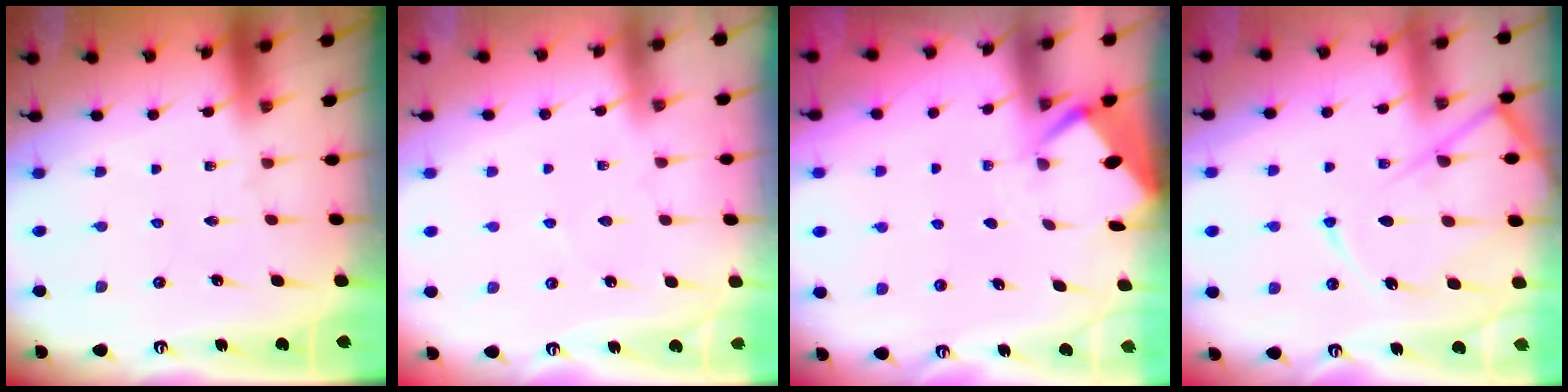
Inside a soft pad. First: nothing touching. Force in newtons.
{"total": 2.4, "press": 2.4, "slide": 0.3}
{"total": 2.7, "press": 2.7, "slide": 0.4}
{"total": 12.1, "press": 12.0, "slide": 1.3}